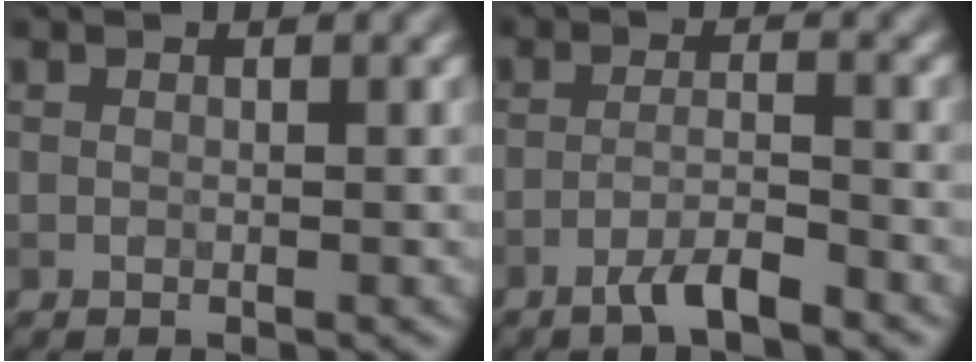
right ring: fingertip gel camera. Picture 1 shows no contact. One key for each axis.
{"total": 3.0, "fx": -2.1, "fy": 0.4, "fz": 2.1, "tx": -0.037, "ty": 0.006, "tz": -0.045}